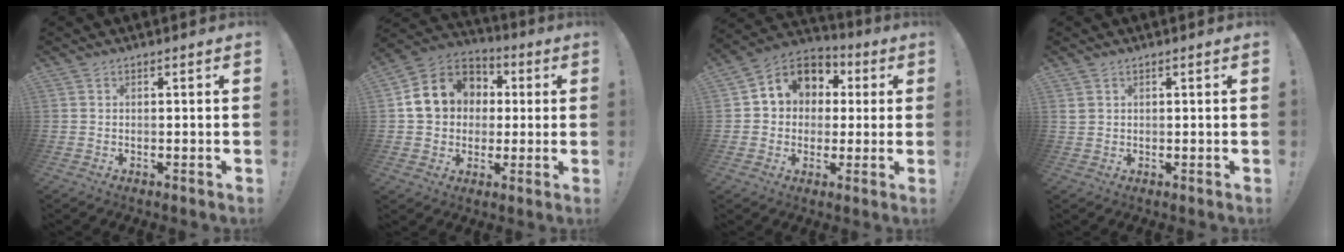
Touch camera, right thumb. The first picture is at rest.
{"total": 14.2, "force": [2.4, 12.4, 6.6], "torque": [-0.094, 0.008, 0.057]}
{"total": 10.1, "force": [2.1, 9.0, 4.0], "torque": [-0.056, -0.005, 0.047]}
{"total": 1.6, "force": [0.9, 1.1, 0.8], "torque": [-0.006, 0.000, 0.016]}